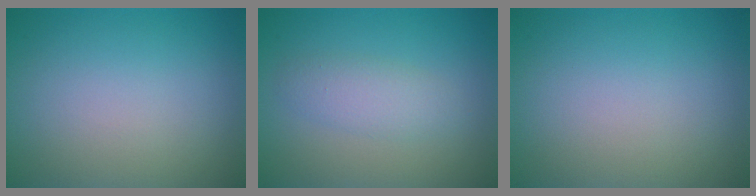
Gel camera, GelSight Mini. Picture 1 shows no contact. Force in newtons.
{"total": 2.3, "press": 2.3, "slide": 0.1}
{"total": 0.0}